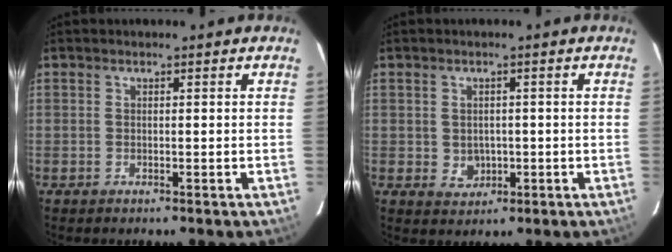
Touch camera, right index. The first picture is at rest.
{"total": 3.4, "force": [-0.3, 3.1, 1.4], "torque": [-0.026, 0.004, 0.007]}